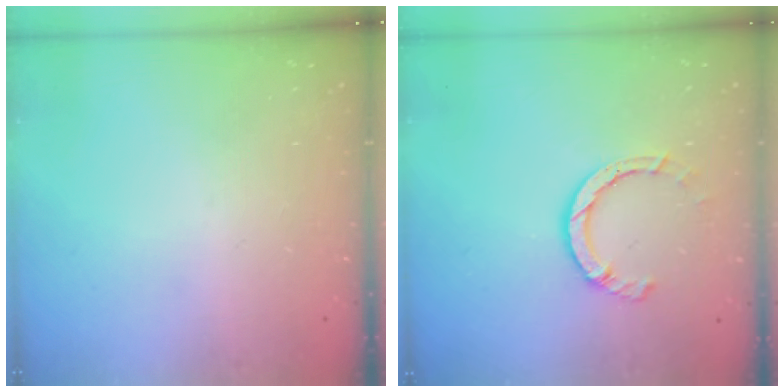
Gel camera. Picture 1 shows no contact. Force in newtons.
{"total": 6.2, "press": 6.2, "slide": 0.9}